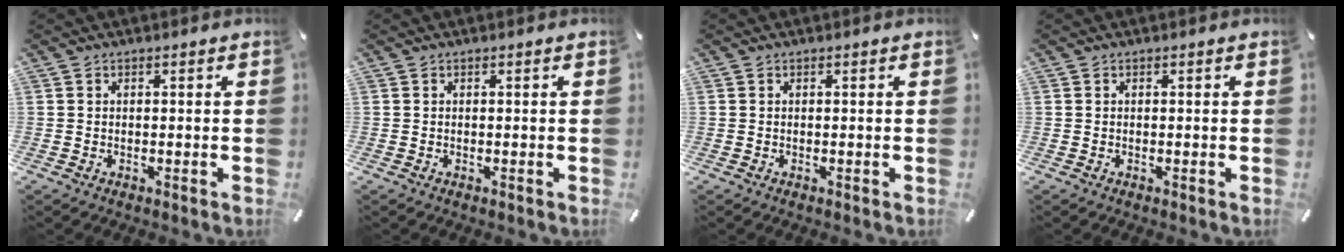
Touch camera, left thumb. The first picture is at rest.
{"total": 0.0}
{"total": 0.0}
{"total": 0.0}